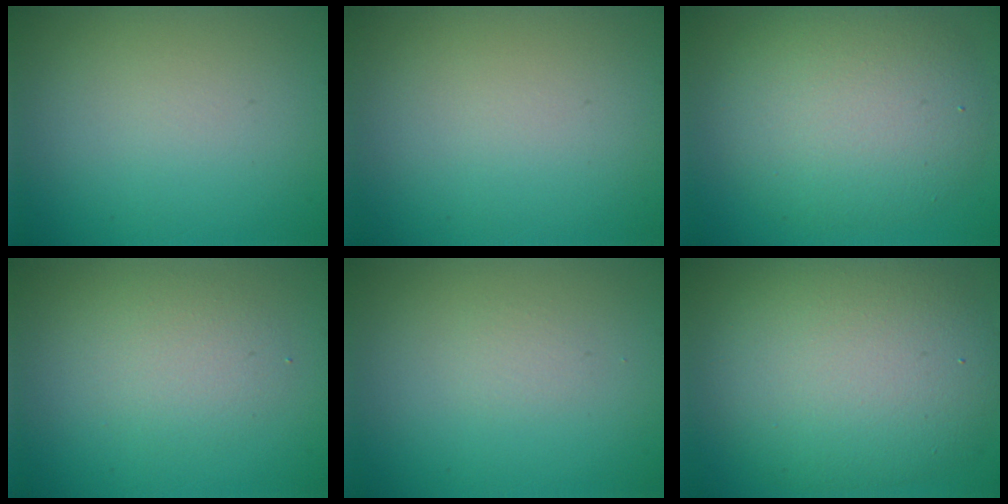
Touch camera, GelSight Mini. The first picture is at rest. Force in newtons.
{"total": 0.0}
{"total": 6.7, "press": 6.7, "slide": 0.5}
{"total": 2.4, "press": 2.4, "slide": 0.2}
{"total": 0.0}
{"total": 10.4, "press": 10.3, "slide": 0.7}